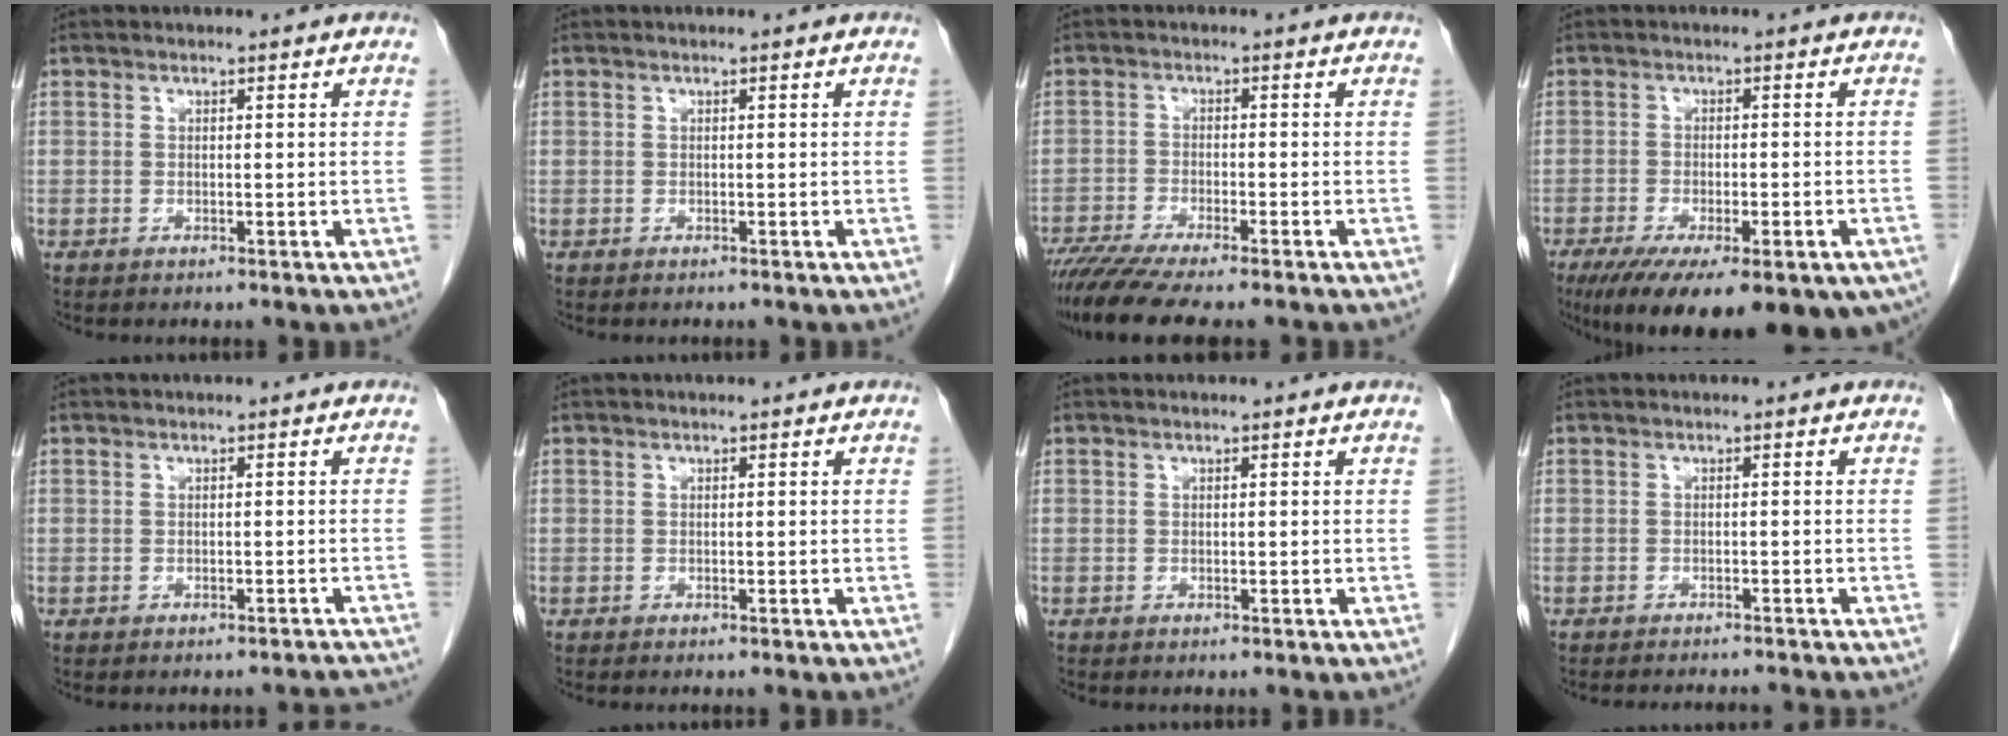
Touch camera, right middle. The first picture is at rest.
{"total": 0.0}
{"total": 9.9, "force": [-8.2, 0.3, 5.6], "torque": [-0.092, -0.023, -0.135]}
{"total": 21.1, "force": [-13.9, 6.2, 14.7], "torque": [-0.195, -0.040, -0.180]}
{"total": 4.3, "force": [-4.1, 0.7, 0.9], "torque": [-0.007, -0.006, -0.041]}
{"total": 0.6, "force": [-0.5, -0.1, 0.3], "torque": [-0.005, -0.002, -0.005]}
{"total": 0.0}
{"total": 6.8, "force": [-6.4, 0.3, 2.1], "torque": [-0.023, -0.013, -0.079]}